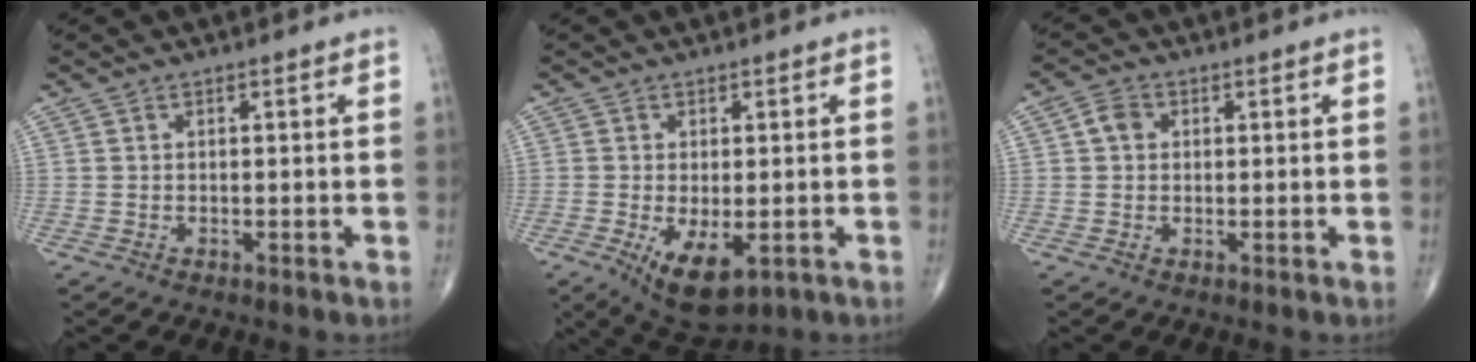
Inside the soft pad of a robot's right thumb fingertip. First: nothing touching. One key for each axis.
{"total": 8.3, "fx": -2.6, "fy": 3.9, "fz": 6.8, "tx": -0.109, "ty": -0.016, "tz": -0.029}
{"total": 3.0, "fx": 0.6, "fy": 2.5, "fz": 1.6, "tx": -0.021, "ty": 0.005, "tz": 0.007}